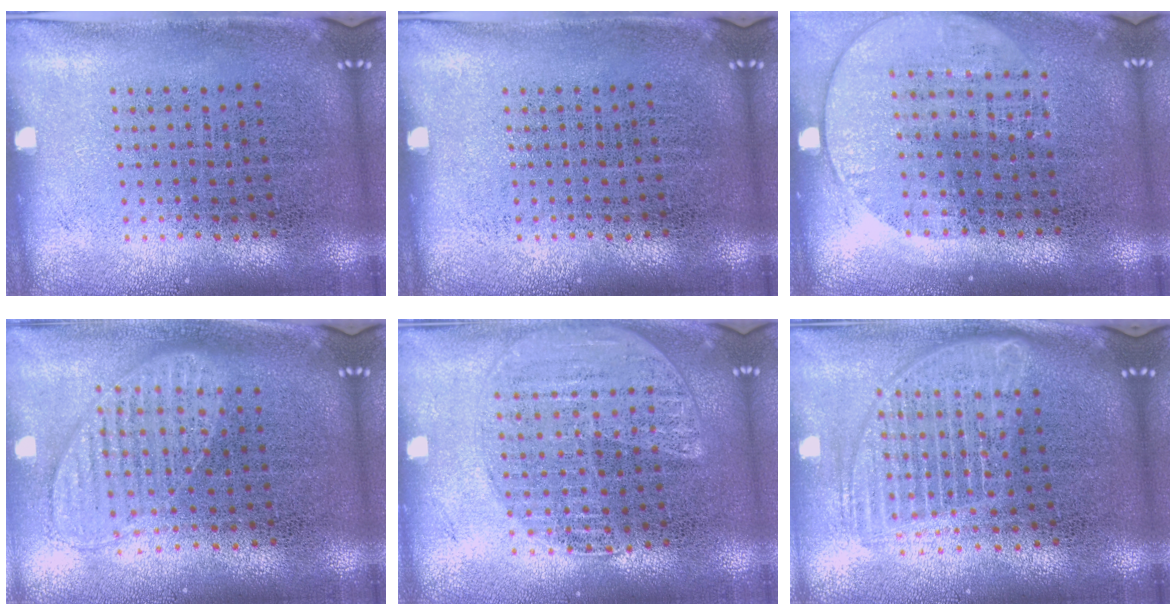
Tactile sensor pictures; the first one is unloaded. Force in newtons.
{"total": 0.0}
{"total": 1.5, "press": 1.3, "slide": 0.7}
{"total": 0.9, "press": 0.9, "slide": 0.1}
{"total": 1.6, "press": 1.5, "slide": 0.4}
{"total": 1.8, "press": 1.5, "slide": 0.9}